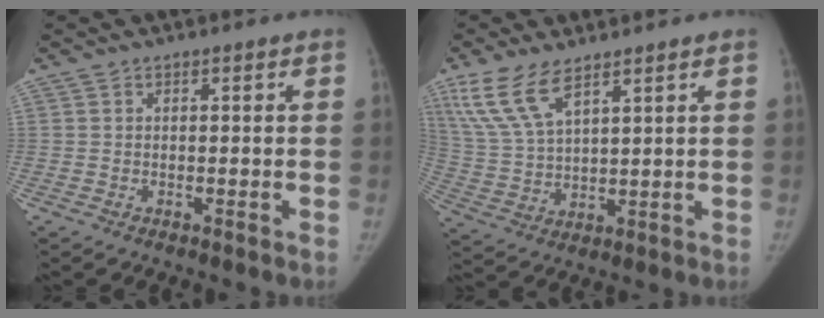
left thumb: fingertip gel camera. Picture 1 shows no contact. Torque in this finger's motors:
{"motor_torque": [1.24, 0.46, 1.27, -1.24, 0.12]}